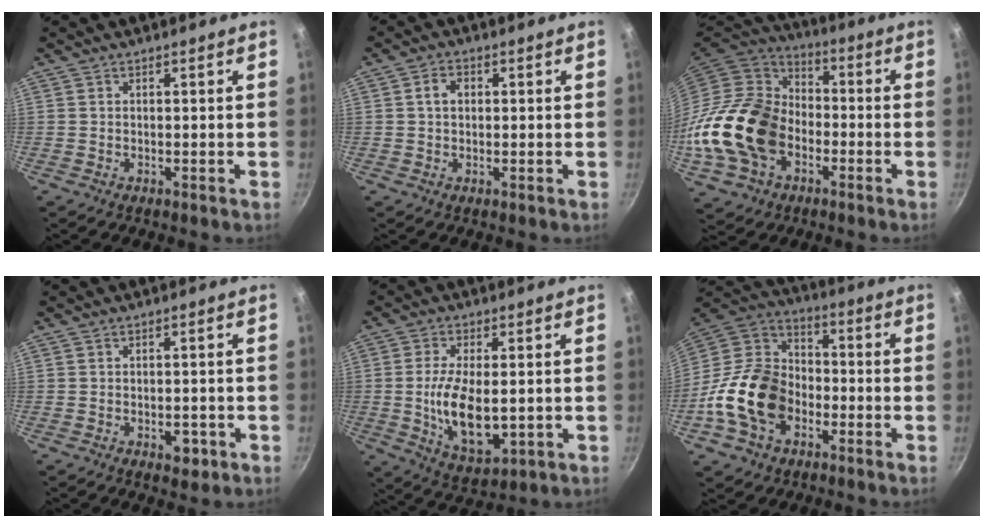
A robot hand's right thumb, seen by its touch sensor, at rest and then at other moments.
{"total": 3.0, "force": [0.4, 2.3, 1.9], "torque": [-0.022, 0.005, 0.005]}
{"total": 21.0, "force": [-5.6, 15.6, 12.9], "torque": [-0.235, 0.045, -0.108]}
{"total": 3.5, "force": [-1.4, 2.0, 2.4], "torque": [-0.019, 0.013, -0.011]}
{"total": 12.6, "force": [-0.8, 6.1, 11.0], "torque": [-0.199, -0.012, -0.005]}
{"total": 18.9, "force": [-6.1, 13.6, 11.6], "torque": [-0.195, 0.048, -0.132]}